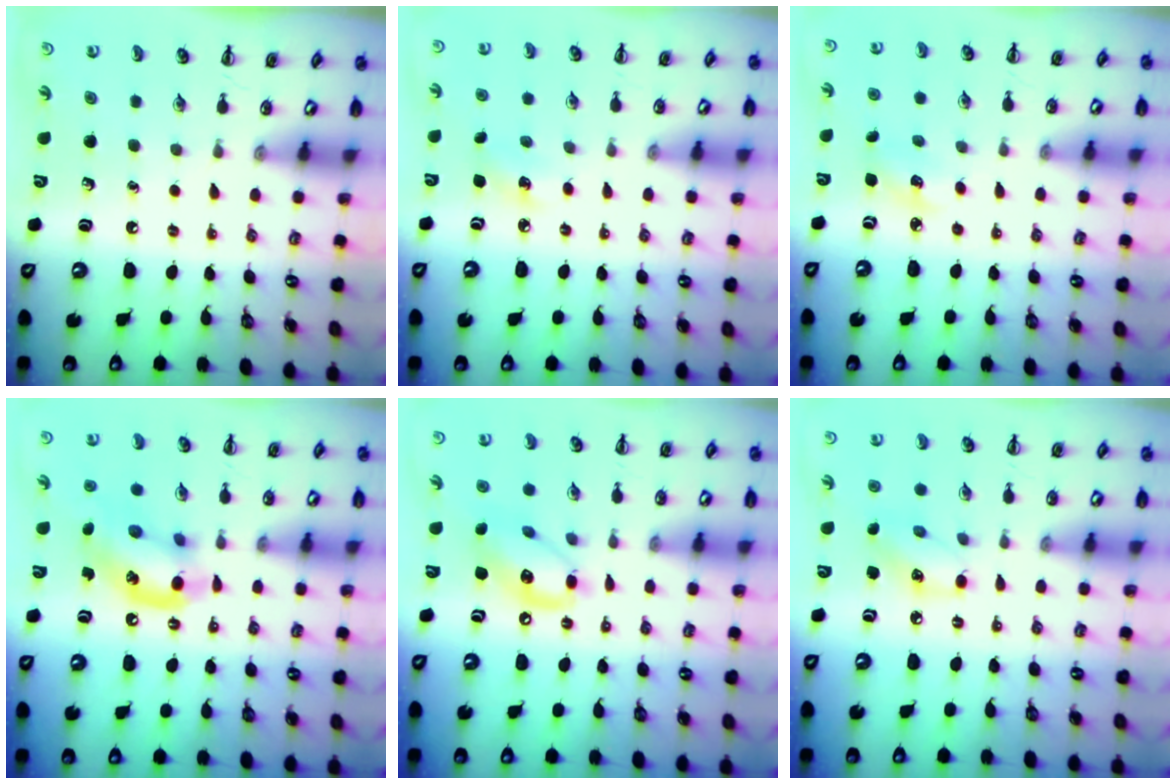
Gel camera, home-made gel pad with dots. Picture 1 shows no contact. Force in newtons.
{"total": 5.1, "press": 4.9, "slide": 1.3}
{"total": 3.7, "press": 3.6, "slide": 1.0}
{"total": 13.8, "press": 13.8, "slide": 1.4}
{"total": 12.3, "press": 12.0, "slide": 2.6}
{"total": 7.3, "press": 7.3, "slide": 0.6}